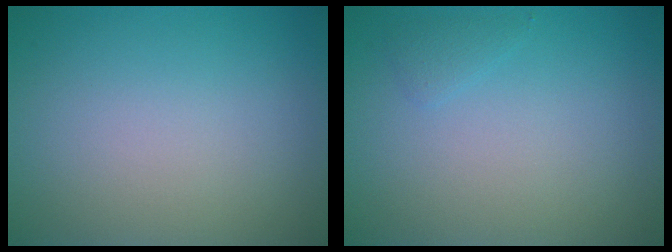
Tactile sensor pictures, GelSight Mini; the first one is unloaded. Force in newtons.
{"total": 0.8, "press": 0.8, "slide": 0.0}